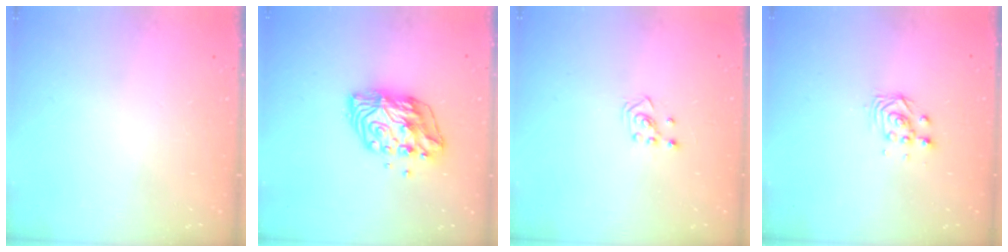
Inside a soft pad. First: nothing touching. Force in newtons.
{"total": 10.5, "press": 10.5, "slide": 1.1}
{"total": 2.3, "press": 2.2, "slide": 0.8}
{"total": 3.0, "press": 3.0, "slide": 0.0}